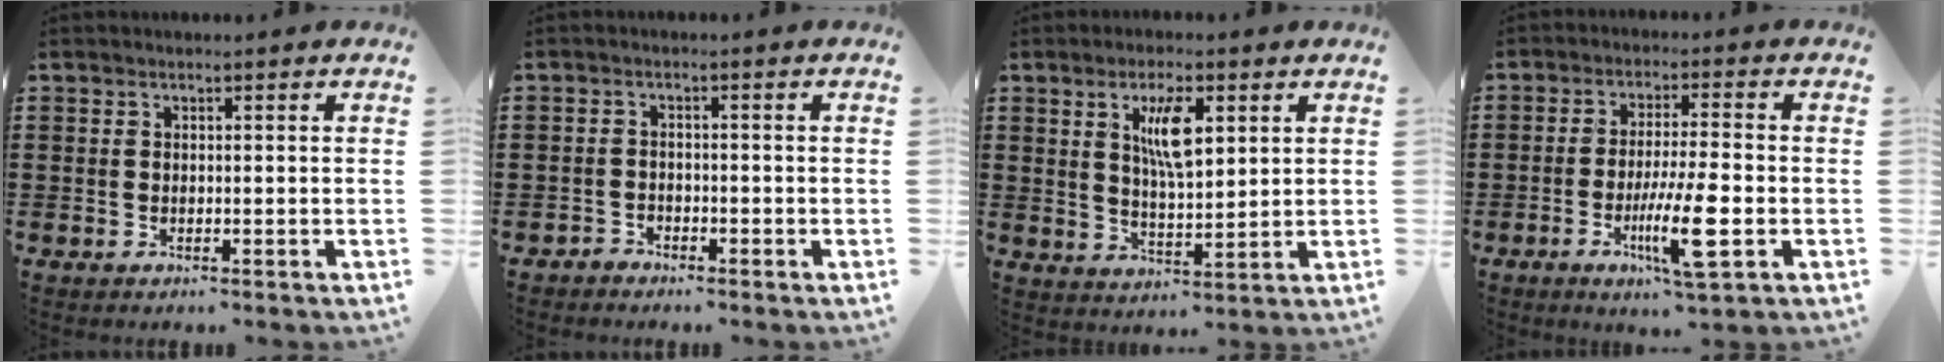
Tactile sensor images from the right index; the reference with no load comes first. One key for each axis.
{"total": 1.4, "fx": -1.3, "fy": 0.5, "fz": -0.1, "tx": -0.004, "ty": 0.004, "tz": -0.028}
{"total": 6.9, "fx": 2.7, "fy": 2.3, "fz": 5.9, "tx": -0.109, "ty": 0.000, "tz": 0.042}
{"total": 9.6, "fx": -3.0, "fy": 1.2, "fz": 9.0, "tx": -0.178, "ty": -0.019, "tz": -0.057}